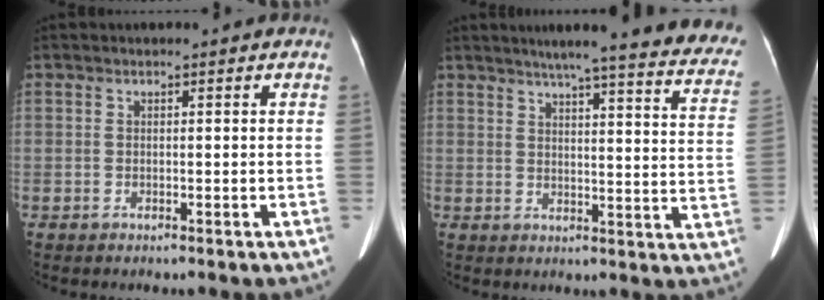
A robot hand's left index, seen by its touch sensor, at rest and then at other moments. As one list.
[{"total": 26.6, "force": [23.2, 1.6, 12.8], "torque": [-0.158, -0.065, 0.264]}]